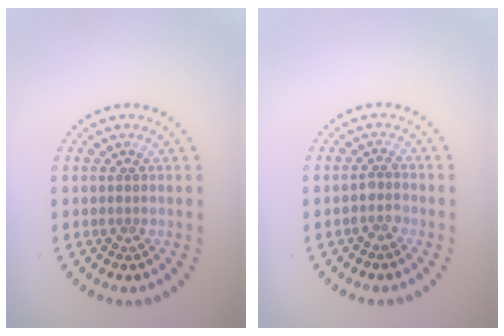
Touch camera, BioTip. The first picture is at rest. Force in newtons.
{"total": 1.4, "press": 1.2, "slide": 0.7}